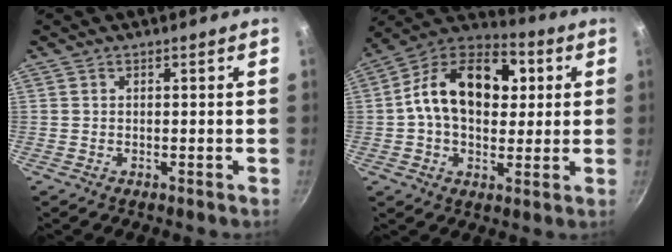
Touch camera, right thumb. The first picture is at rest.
{"total": 19.2, "force": [3.2, 12.9, 13.9], "torque": [-0.195, 0.019, 0.028]}